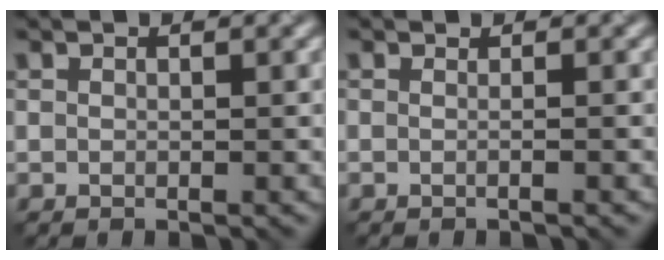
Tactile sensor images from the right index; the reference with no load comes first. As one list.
[{"total": 0.9, "force": [-0.5, 0.4, 0.7], "torque": [-0.003, -0.005, -0.022]}]